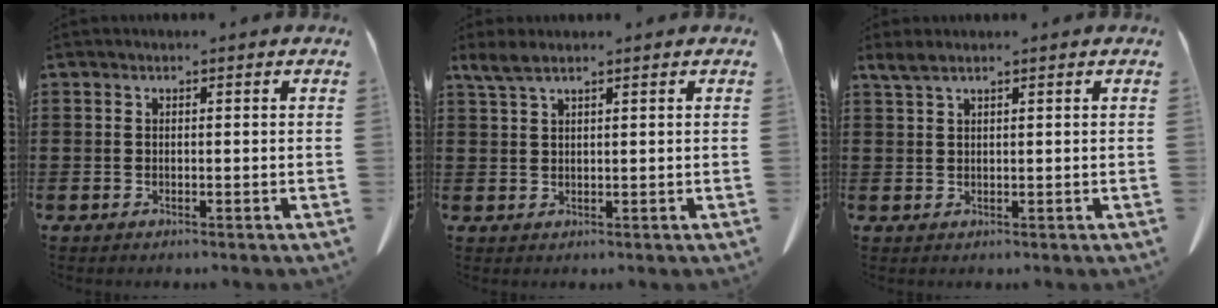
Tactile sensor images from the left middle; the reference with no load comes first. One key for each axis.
{"total": 2.7, "fx": 1.8, "fy": 0.5, "fz": 1.9, "tx": -0.042, "ty": 0.001, "tz": 0.034}
{"total": 2.0, "fx": 1.5, "fy": 0.3, "fz": 1.3, "tx": -0.029, "ty": 0.001, "tz": 0.028}